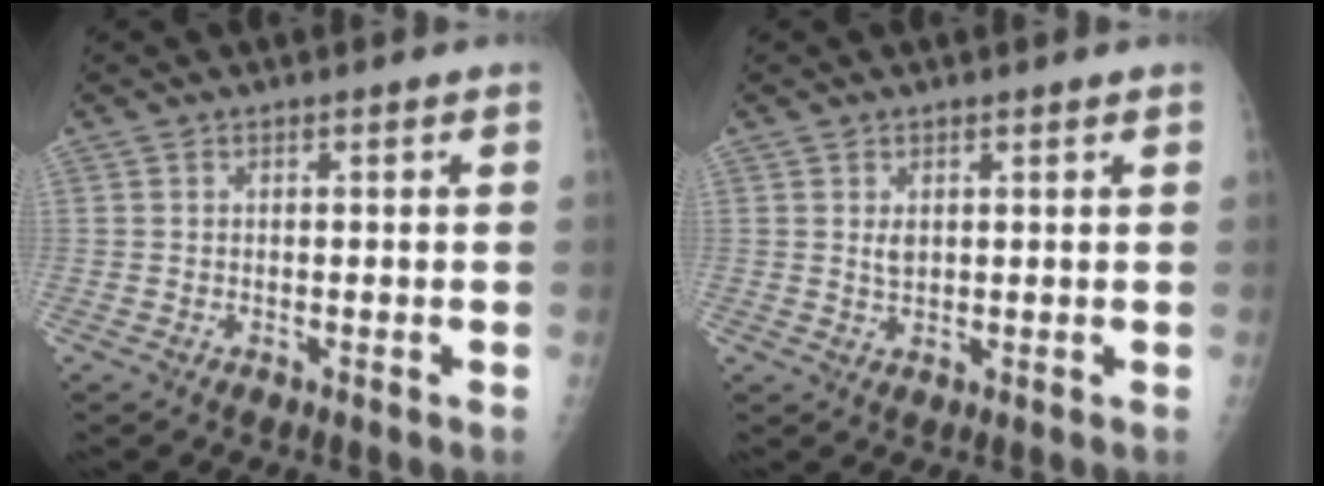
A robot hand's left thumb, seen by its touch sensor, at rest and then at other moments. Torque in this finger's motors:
{"motor_torque": [0.00, 0.16, 0.37, -0.08, 0.00]}